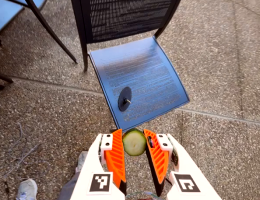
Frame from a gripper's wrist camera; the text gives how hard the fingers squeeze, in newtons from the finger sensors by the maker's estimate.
{"total": 9.1, "left": 8.5, "right": 9.6}